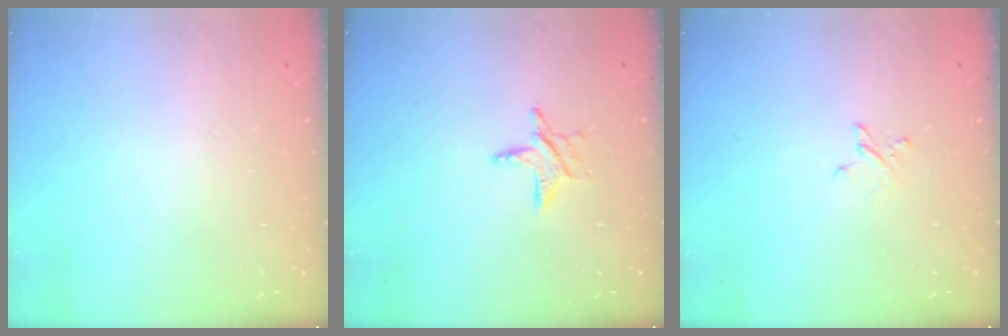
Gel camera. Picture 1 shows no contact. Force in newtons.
{"total": 6.6, "press": 6.5, "slide": 0.4}
{"total": 2.9, "press": 2.9, "slide": 0.2}